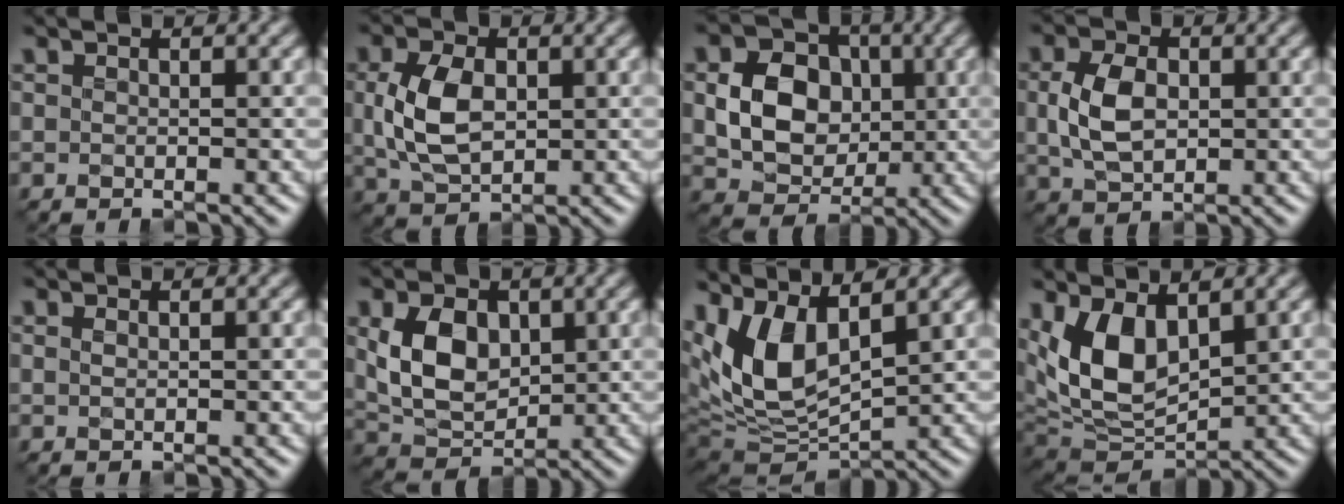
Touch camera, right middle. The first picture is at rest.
{"total": 5.5, "force": [-0.2, 3.4, 4.2], "torque": [-0.092, -0.001, -0.002]}
{"total": 6.9, "force": [-0.2, 5.5, 4.3], "torque": [-0.066, 0.005, -0.011]}
{"total": 4.6, "force": [-0.3, 3.1, 3.5], "torque": [-0.079, -0.001, -0.007]}
{"total": 0.0}
{"total": 6.1, "force": [0.5, 4.2, 4.4], "torque": [-0.085, -0.004, 0.011]}
{"total": 10.0, "force": [2.7, 5.1, 8.2], "torque": [-0.178, -0.004, 0.047]}
{"total": 8.0, "force": [1.7, 4.5, 6.3], "torque": [-0.131, -0.014, 0.026]}